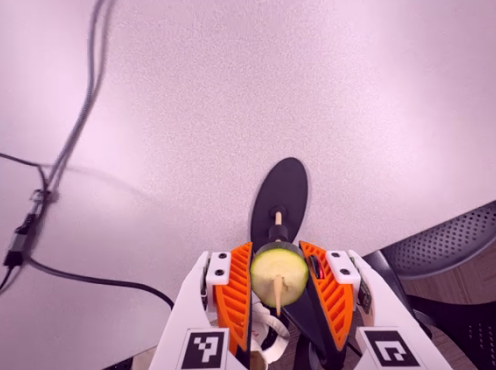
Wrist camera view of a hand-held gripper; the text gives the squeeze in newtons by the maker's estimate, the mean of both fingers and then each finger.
{"total": 8.6, "left": 8.4, "right": 8.7}